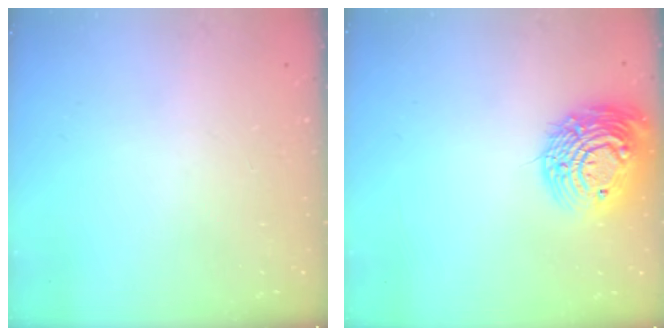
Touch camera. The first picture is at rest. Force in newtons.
{"total": 17.0, "press": 17.0, "slide": 0.6}